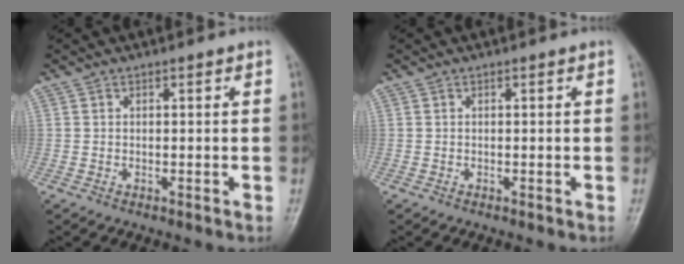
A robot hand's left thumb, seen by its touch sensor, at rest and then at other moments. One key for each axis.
{"total": 0.0}